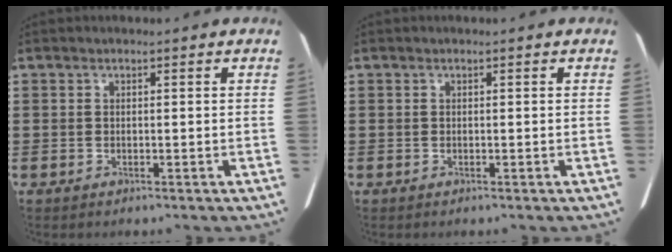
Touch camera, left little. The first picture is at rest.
{"total": 0.0}